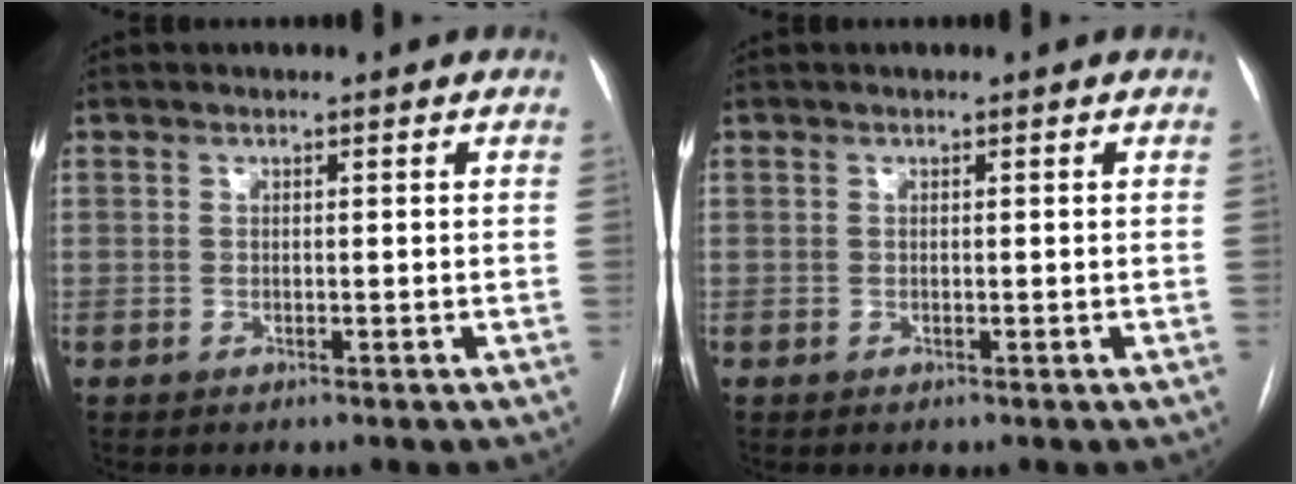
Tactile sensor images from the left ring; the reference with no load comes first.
{"total": 0.0}